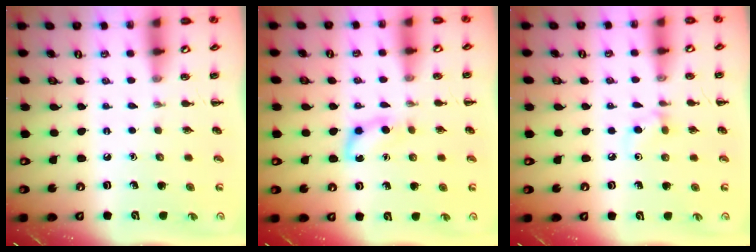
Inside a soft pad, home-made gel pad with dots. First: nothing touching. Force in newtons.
{"total": 4.9, "press": 4.6, "slide": 1.6}
{"total": 5.8, "press": 5.6, "slide": 1.6}